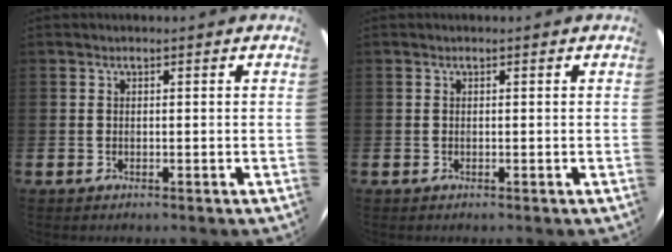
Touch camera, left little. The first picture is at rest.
{"total": 0.0}